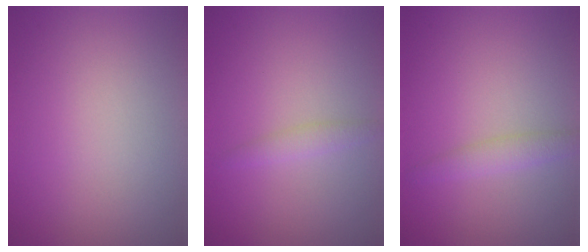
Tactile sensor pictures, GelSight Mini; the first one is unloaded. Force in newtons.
{"total": 1.2, "press": 1.2, "slide": 0.1}
{"total": 1.5, "press": 1.5, "slide": 0.1}